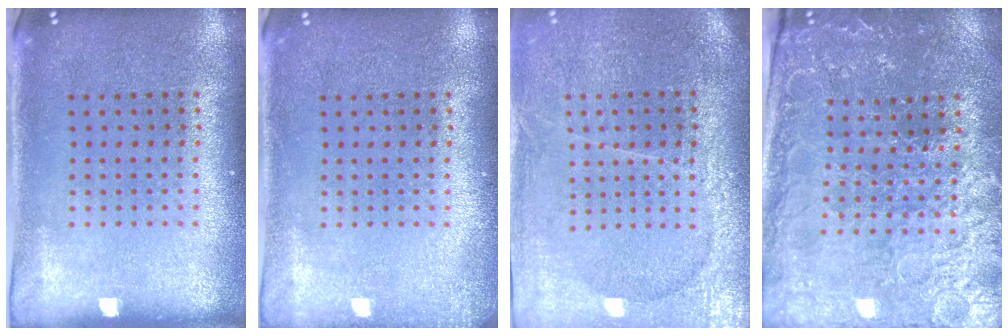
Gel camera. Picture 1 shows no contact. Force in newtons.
{"total": 1.1, "press": 1.1, "slide": 0.3}
{"total": 3.6, "press": 3.3, "slide": 1.4}
{"total": 3.2, "press": 3.1, "slide": 0.4}